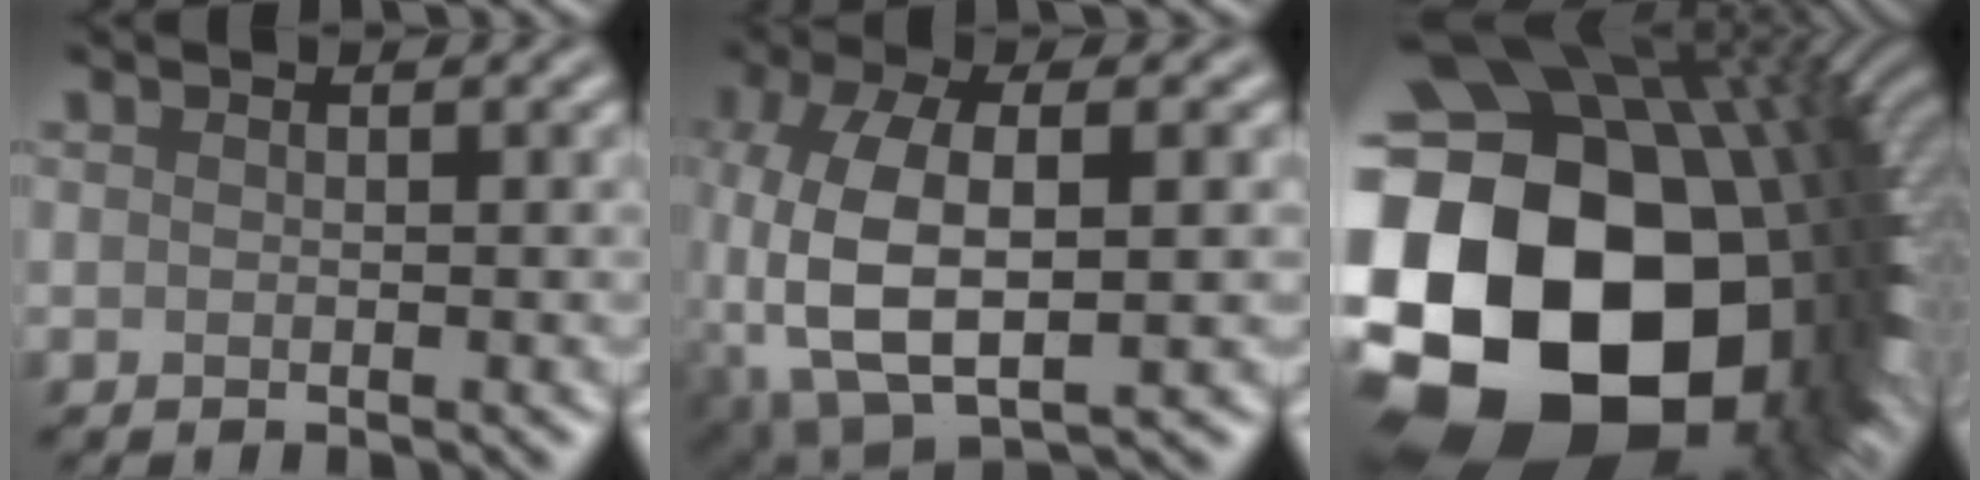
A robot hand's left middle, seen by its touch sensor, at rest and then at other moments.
{"total": 9.9, "force": [-2.1, 4.8, 8.4], "torque": [-0.189, -0.003, -0.039]}
{"total": 23.4, "force": [-3.8, 17.2, 15.4], "torque": [-0.324, -0.080, -0.028]}